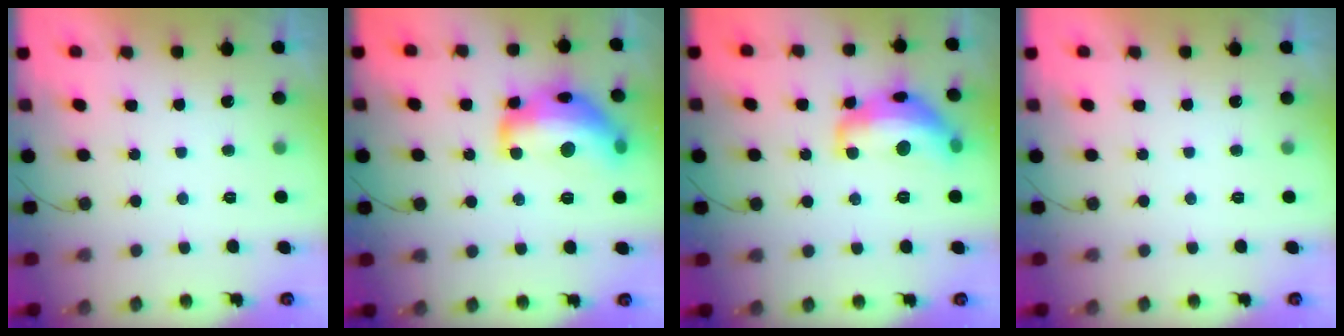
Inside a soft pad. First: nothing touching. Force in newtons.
{"total": 19.0, "press": 18.9, "slide": 1.1}
{"total": 16.1, "press": 16.1, "slide": 0.9}
{"total": 0.0}